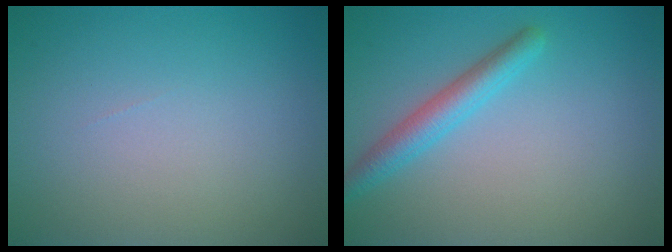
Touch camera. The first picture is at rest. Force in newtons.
{"total": 2.8, "press": 2.8, "slide": 0.2}